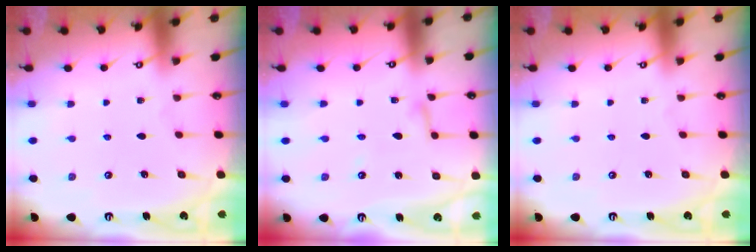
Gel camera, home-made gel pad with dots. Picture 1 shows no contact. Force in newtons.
{"total": 2.6, "press": 2.6, "slide": 0.2}
{"total": 0.0}